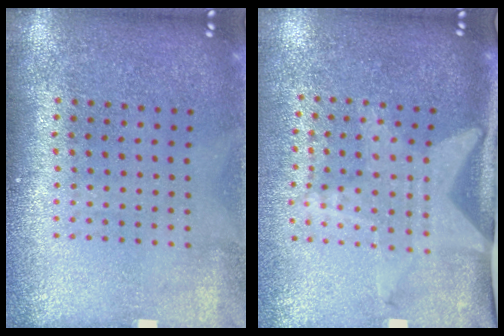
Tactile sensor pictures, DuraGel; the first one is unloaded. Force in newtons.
{"total": 2.1, "press": 1.5, "slide": 1.4}